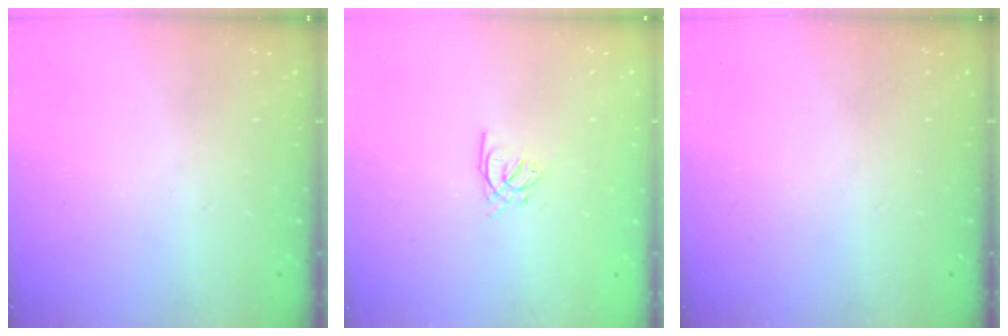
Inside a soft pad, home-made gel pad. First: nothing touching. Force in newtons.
{"total": 3.3, "press": 3.3, "slide": 0.3}
{"total": 0.0}